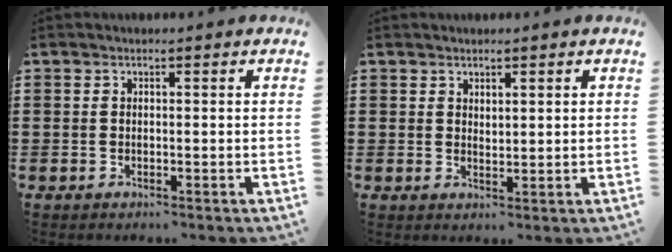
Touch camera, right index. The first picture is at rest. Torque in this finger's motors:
{"motor_torque": [-0.26, 0.31, 0.08, -0.01]}